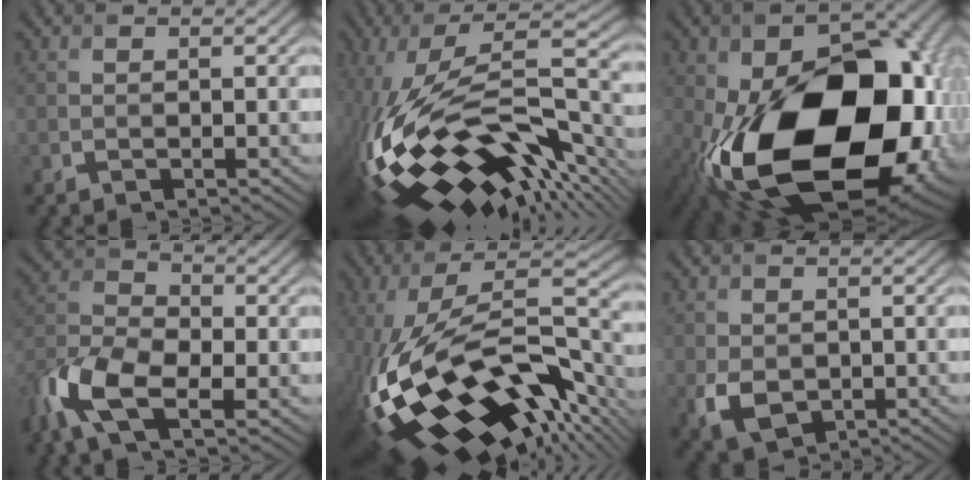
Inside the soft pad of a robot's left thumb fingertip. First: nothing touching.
{"total": 18.1, "force": [-5.7, 6.0, 16.1], "torque": [-0.325, -0.004, -0.097]}
{"total": 23.2, "force": [-4.7, 14.1, 17.8], "torque": [-0.334, -0.063, -0.030]}
{"total": 10.6, "force": [-4.8, 5.1, 8.0], "torque": [-0.191, -0.005, -0.111]}
{"total": 18.9, "force": [-7.1, 7.3, 16.0], "torque": [-0.318, -0.013, -0.117]}
{"total": 4.3, "force": [-0.5, 3.2, 2.8], "torque": [-0.071, -0.009, -0.007]}